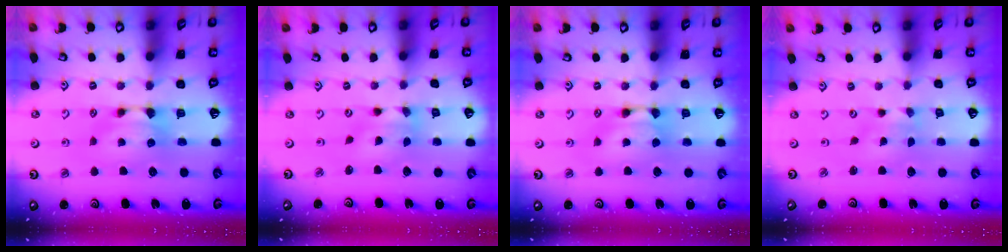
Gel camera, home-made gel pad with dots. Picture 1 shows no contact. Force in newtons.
{"total": 1.9, "press": 1.3, "slide": 1.3}
{"total": 1.7, "press": 1.7, "slide": 0.1}
{"total": 4.6, "press": 4.6, "slide": 0.8}